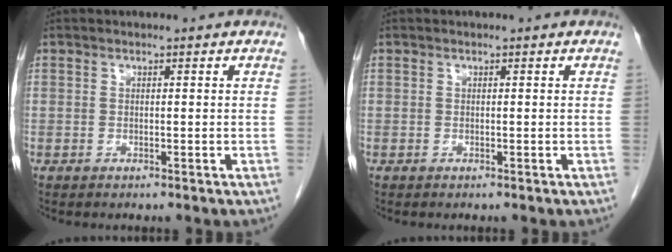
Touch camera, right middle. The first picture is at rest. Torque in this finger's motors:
{"motor_torque": [-0.01, 0.01, 0.01, 0.00]}